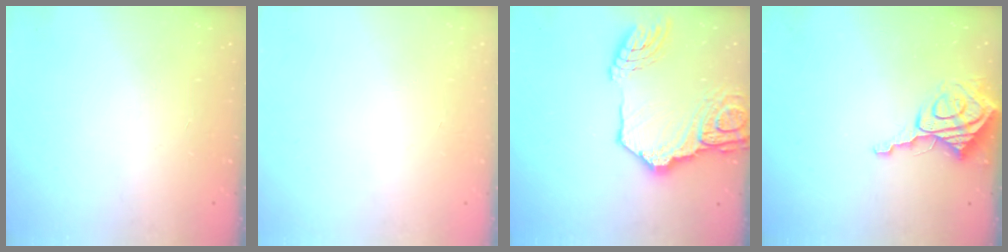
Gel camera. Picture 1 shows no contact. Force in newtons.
{"total": 0.0}
{"total": 22.5, "press": 22.3, "slide": 2.6}
{"total": 8.5, "press": 8.4, "slide": 0.8}